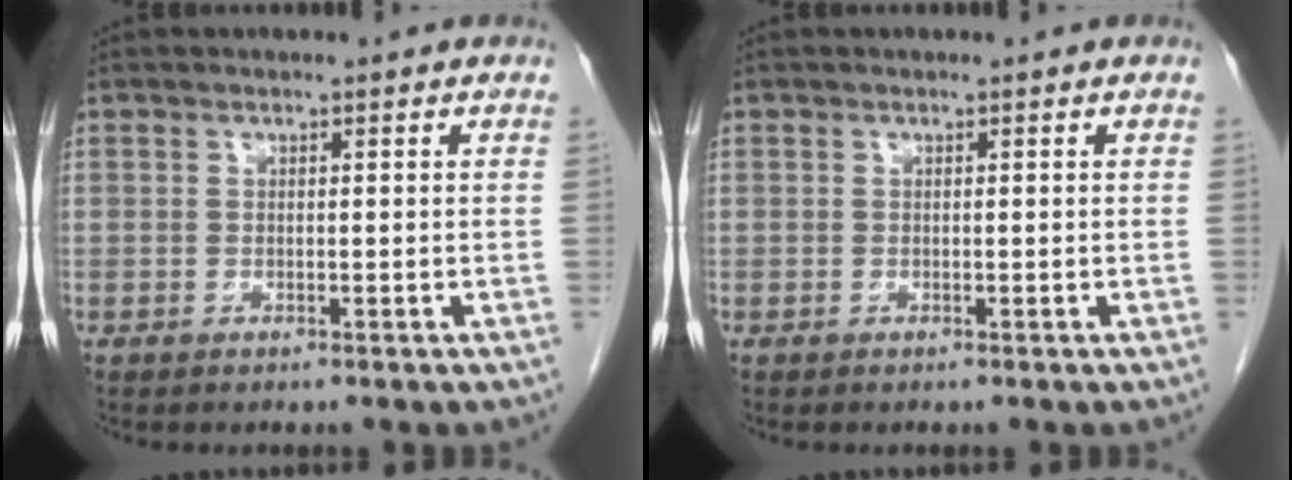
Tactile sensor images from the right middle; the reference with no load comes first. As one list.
[{"total": 0.0}]